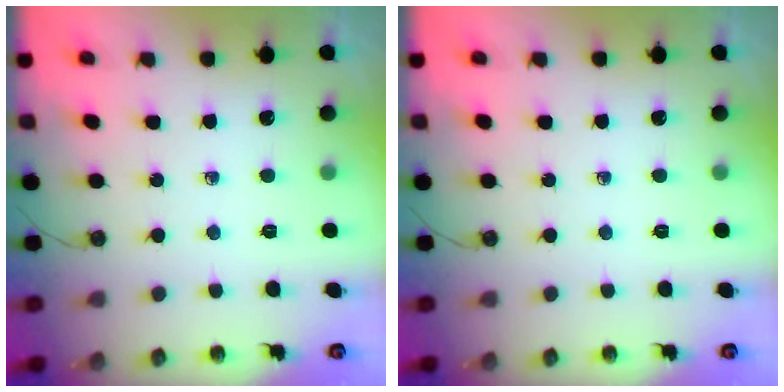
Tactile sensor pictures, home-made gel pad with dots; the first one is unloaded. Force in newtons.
{"total": 0.0}